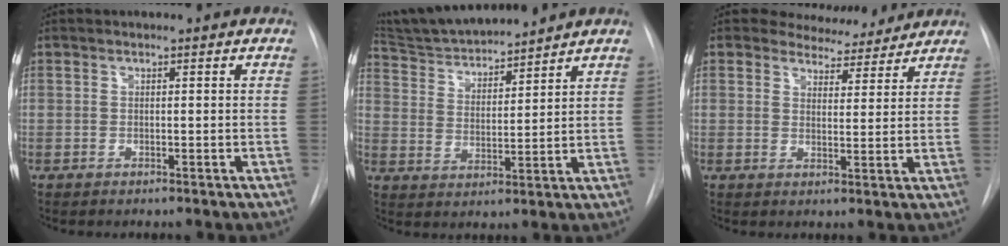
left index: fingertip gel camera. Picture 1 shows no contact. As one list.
[{"total": 11.4, "force": [10.9, 0.5, 3.4], "torque": [-0.065, 0.013, 0.200]}, {"total": 7.2, "force": [6.6, 2.7, 0.6], "torque": [-0.001, -0.003, 0.082]}]